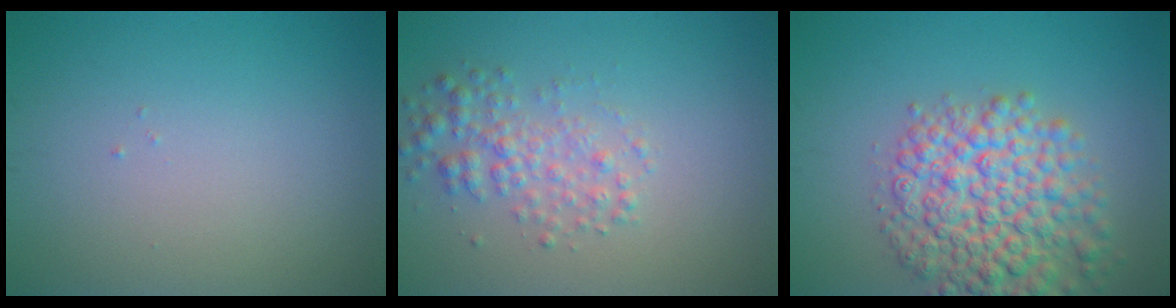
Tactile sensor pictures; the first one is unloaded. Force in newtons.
{"total": 2.7, "press": 2.7, "slide": 0.0}
{"total": 8.1, "press": 8.1, "slide": 0.3}